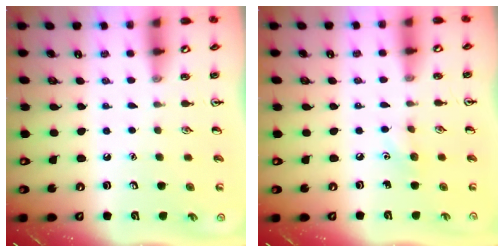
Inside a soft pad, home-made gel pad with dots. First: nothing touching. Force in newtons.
{"total": 5.1, "press": 4.8, "slide": 1.8}